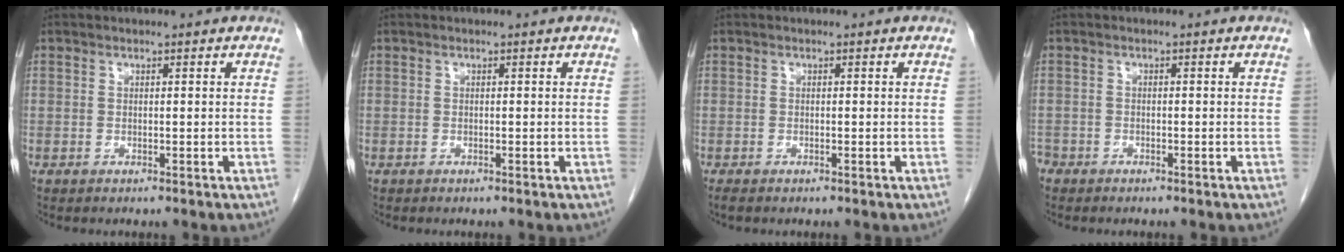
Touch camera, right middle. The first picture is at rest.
{"total": 0.0}
{"total": 0.6, "force": [-0.5, 0.1, 0.4], "torque": [-0.014, -0.003, -0.009]}
{"total": 2.0, "force": [-1.7, 1.1, 0.3], "torque": [-0.007, 0.002, -0.032]}